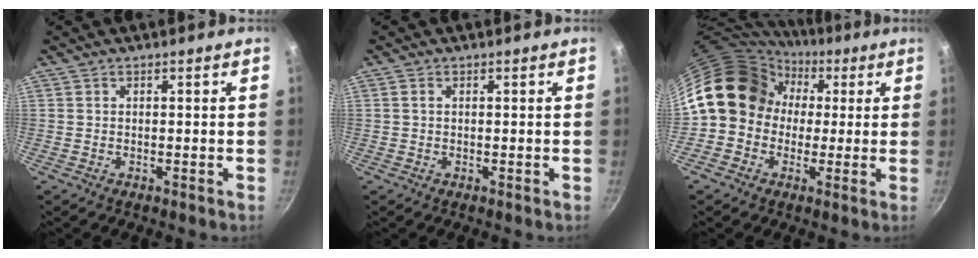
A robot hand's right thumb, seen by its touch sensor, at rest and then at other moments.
{"total": 0.7, "force": [0.2, 0.5, 0.5], "torque": [-0.010, 0.002, 0.002]}
{"total": 14.9, "force": [1.5, 12.9, 7.3], "torque": [-0.085, 0.041, 0.008]}